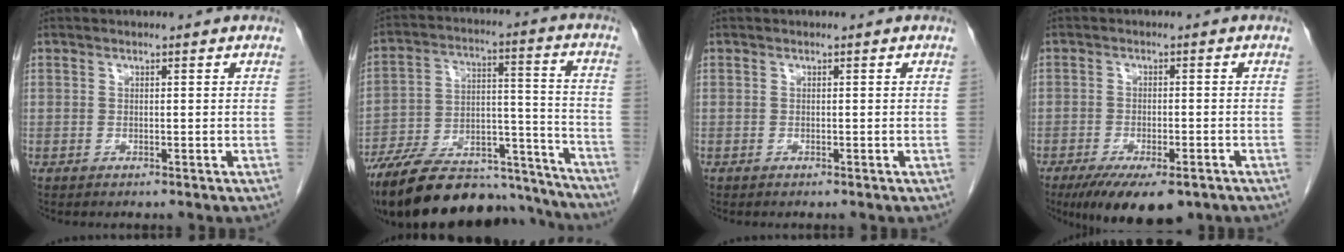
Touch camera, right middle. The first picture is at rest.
{"total": 27.2, "force": [-24.2, 7.0, 10.3], "torque": [-0.157, 0.011, -0.366]}
{"total": 0.0}
{"total": 10.0, "force": [-6.9, 3.5, 6.3], "torque": [-0.098, -0.012, -0.105]}